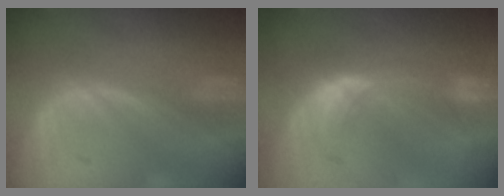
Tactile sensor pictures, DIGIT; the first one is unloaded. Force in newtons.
{"total": 8.3, "press": 7.4, "slide": 3.8}